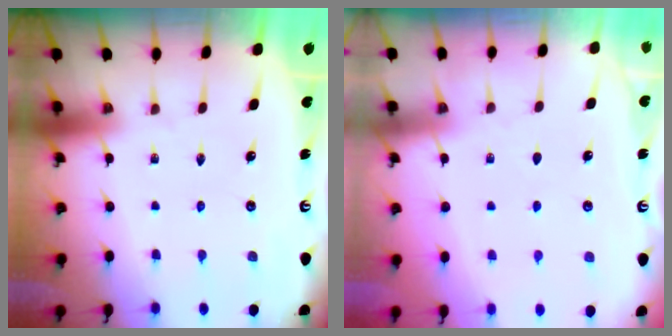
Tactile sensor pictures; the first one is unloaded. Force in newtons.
{"total": 3.0, "press": 3.0, "slide": 0.4}